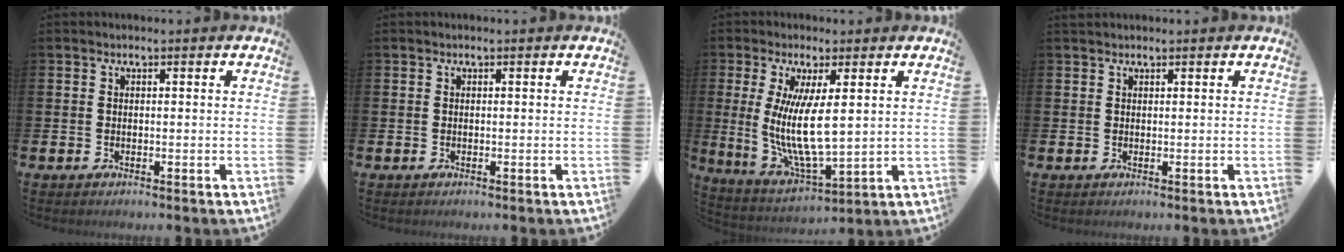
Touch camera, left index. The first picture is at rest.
{"total": 0.0}
{"total": 9.6, "force": [2.0, 2.8, 8.9], "torque": [-0.173, -0.028, 0.031]}
{"total": 0.9, "force": [0.8, 0.3, 0.1], "torque": [0.007, 0.001, 0.013]}